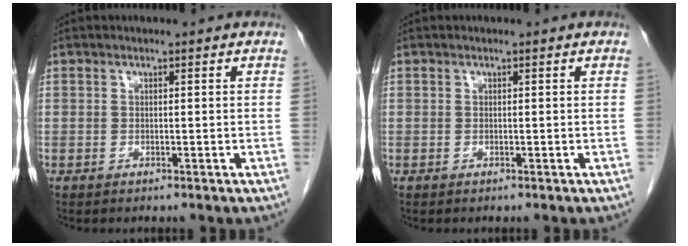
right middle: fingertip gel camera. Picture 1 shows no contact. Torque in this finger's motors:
{"motor_torque": [0.00, 0.00, 0.00, 0.00]}